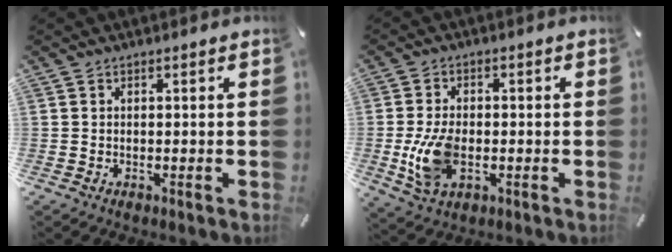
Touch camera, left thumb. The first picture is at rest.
{"total": 10.0, "force": [-1.8, 6.2, 7.6], "torque": [-0.159, -0.005, -0.031]}